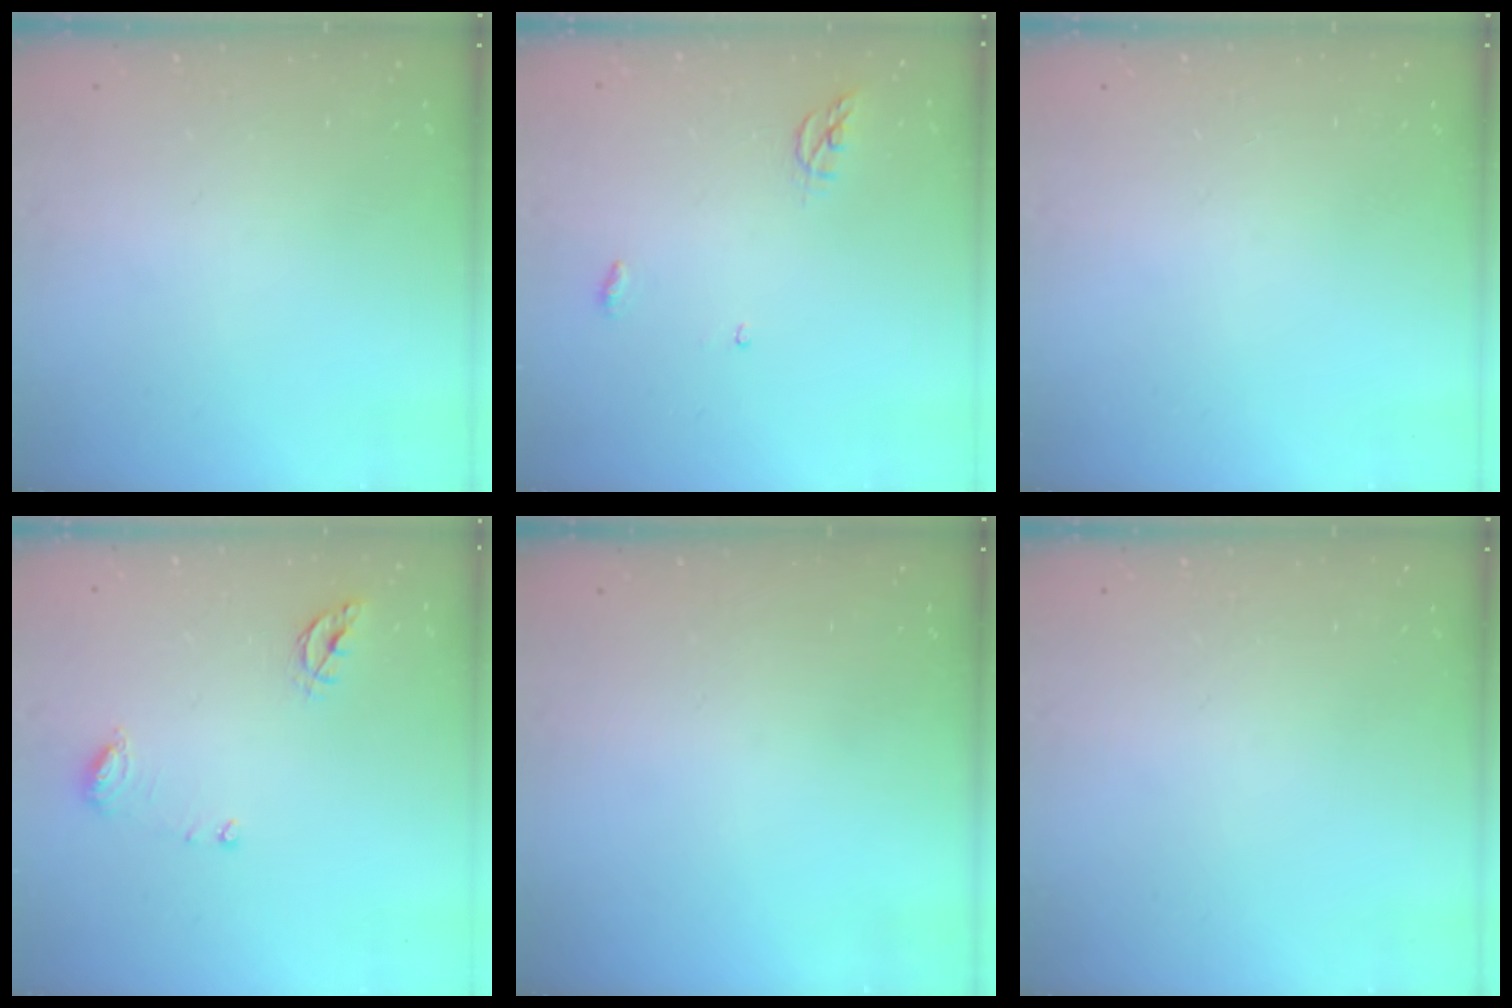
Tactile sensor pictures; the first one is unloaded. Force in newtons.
{"total": 4.0, "press": 3.9, "slide": 0.4}
{"total": 0.0}
{"total": 7.9, "press": 7.8, "slide": 0.9}
{"total": 0.0}
{"total": 0.0}